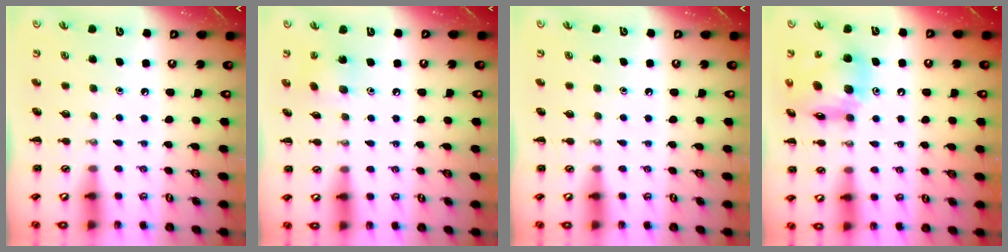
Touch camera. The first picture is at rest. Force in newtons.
{"total": 4.7, "press": 4.5, "slide": 1.2}
{"total": 0.0}
{"total": 15.5, "press": 14.8, "slide": 4.4}